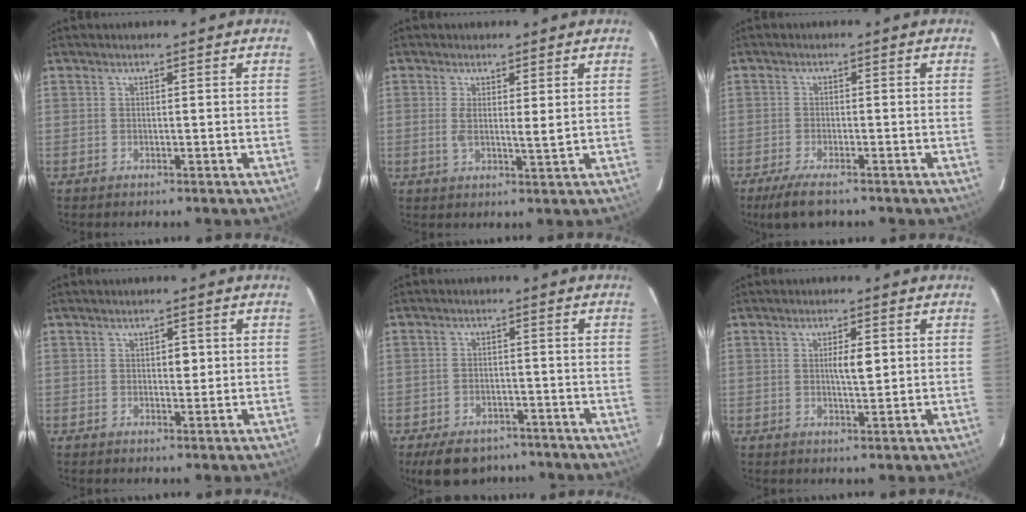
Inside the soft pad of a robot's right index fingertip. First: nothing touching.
{"total": 3.6, "force": [0.7, 0.7, 3.5], "torque": [-0.060, -0.007, 0.013]}
{"total": 5.8, "force": [-4.4, 1.3, 3.6], "torque": [-0.067, -0.013, -0.072]}
{"total": 1.8, "force": [0.2, 1.0, 1.5], "torque": [-0.019, 0.002, 0.004]}
{"total": 9.1, "force": [-7.0, 4.9, 3.1], "torque": [-0.050, 0.003, -0.103]}
{"total": 3.3, "force": [0.5, 0.7, 3.2], "torque": [-0.054, 0.001, 0.008]}